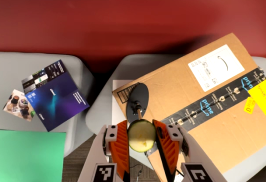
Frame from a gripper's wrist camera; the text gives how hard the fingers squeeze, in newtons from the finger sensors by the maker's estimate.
{"total": 12.0, "left": 12.2, "right": 11.8}